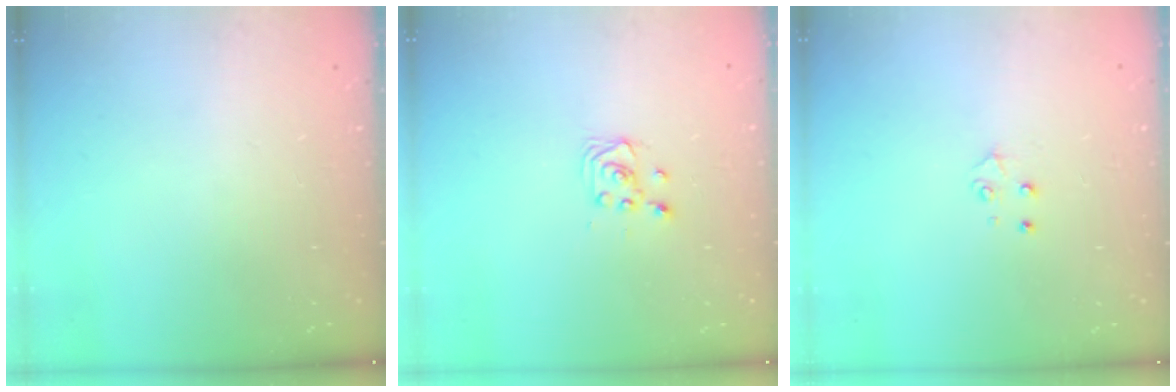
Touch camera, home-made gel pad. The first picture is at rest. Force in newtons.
{"total": 2.9, "press": 2.9, "slide": 0.4}
{"total": 4.2, "press": 4.2, "slide": 0.4}